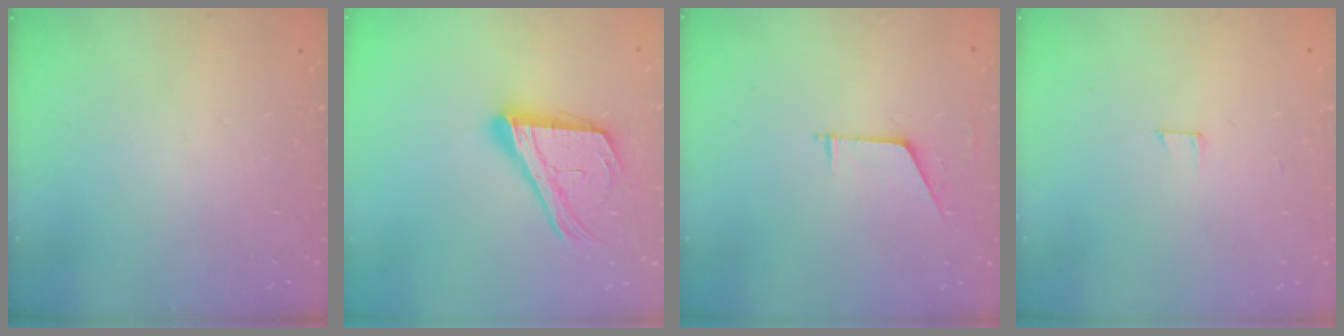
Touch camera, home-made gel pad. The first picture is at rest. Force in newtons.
{"total": 19.8, "press": 19.7, "slide": 2.6}
{"total": 5.7, "press": 5.7, "slide": 0.3}
{"total": 3.9, "press": 3.9, "slide": 0.2}